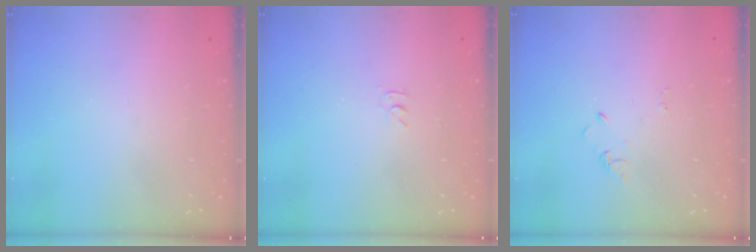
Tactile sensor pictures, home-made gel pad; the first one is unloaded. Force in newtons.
{"total": 2.8, "press": 2.8, "slide": 0.4}
{"total": 2.9, "press": 2.9, "slide": 0.3}